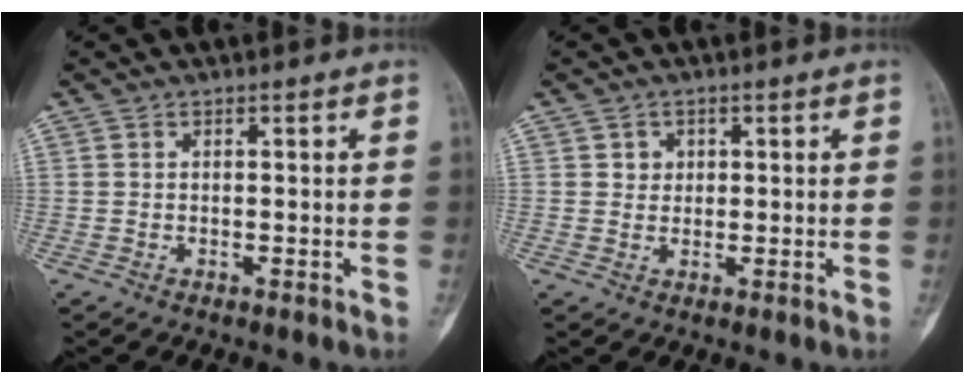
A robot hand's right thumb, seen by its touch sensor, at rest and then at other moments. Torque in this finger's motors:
{"motor_torque": [0.35, 0.55, 0.16, -0.30, -0.01]}